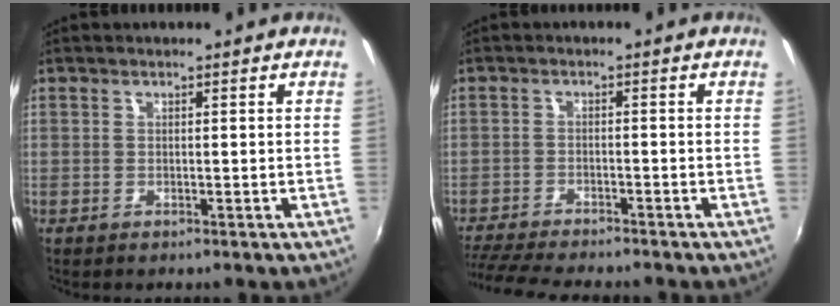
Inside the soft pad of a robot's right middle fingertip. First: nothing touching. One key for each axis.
{"total": 10.7, "fx": -9.6, "fy": 1.3, "fz": 4.5, "tx": -0.113, "ty": -0.025, "tz": -0.161}